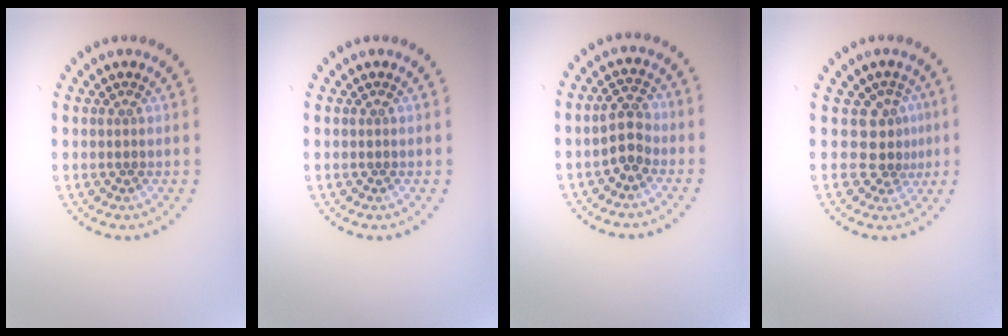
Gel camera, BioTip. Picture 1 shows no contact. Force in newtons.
{"total": 0.0}
{"total": 2.5, "press": 2.4, "slide": 0.7}
{"total": 2.8, "press": 1.9, "slide": 2.0}